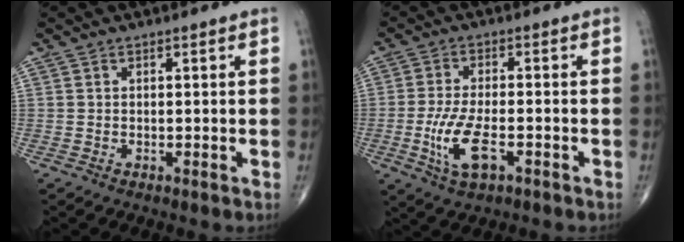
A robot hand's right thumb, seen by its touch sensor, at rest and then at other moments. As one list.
[{"total": 8.7, "force": [-2.9, 3.5, 7.4], "torque": [-0.155, 0.004, -0.051]}]